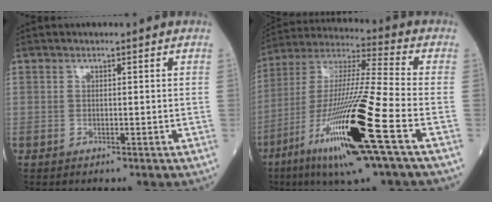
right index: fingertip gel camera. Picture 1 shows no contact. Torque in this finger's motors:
{"motor_torque": [0.78, -0.54, 1.05, 0.21]}